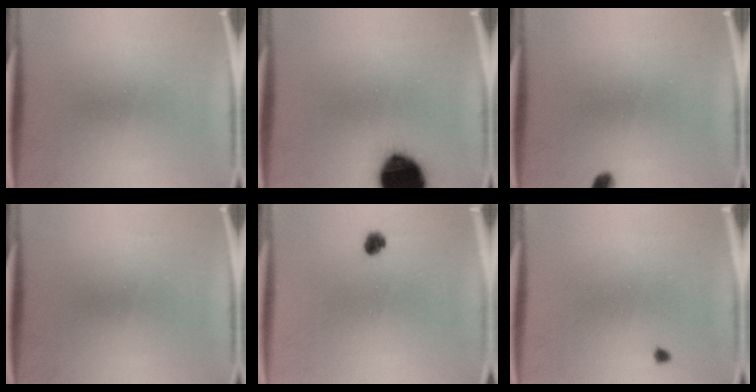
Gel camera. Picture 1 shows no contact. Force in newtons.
{"total": 19.6}
{"total": 1.8}
{"total": 0.0}
{"total": 2.2}
{"total": 0.6}